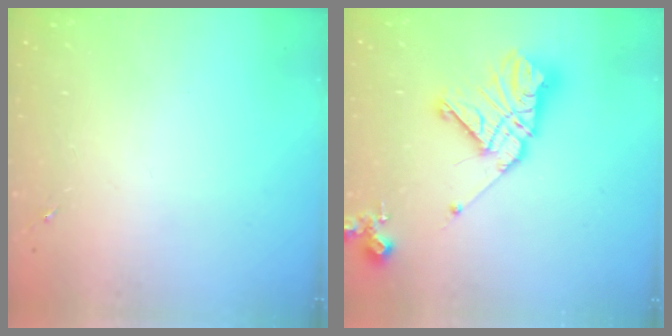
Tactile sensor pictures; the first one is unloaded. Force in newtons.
{"total": 17.8, "press": 17.7, "slide": 2.1}